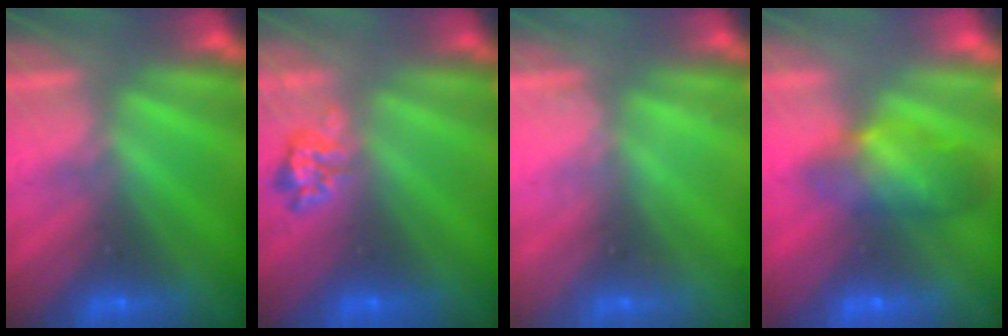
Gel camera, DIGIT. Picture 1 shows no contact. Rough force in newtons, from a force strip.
{"total": 2.3}
{"total": 2.2}
{"total": 7.8}